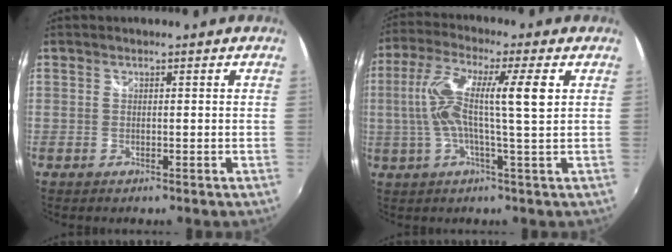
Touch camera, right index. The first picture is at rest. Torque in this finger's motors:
{"motor_torque": [0.39, 0.18, 0.55, 0.21]}